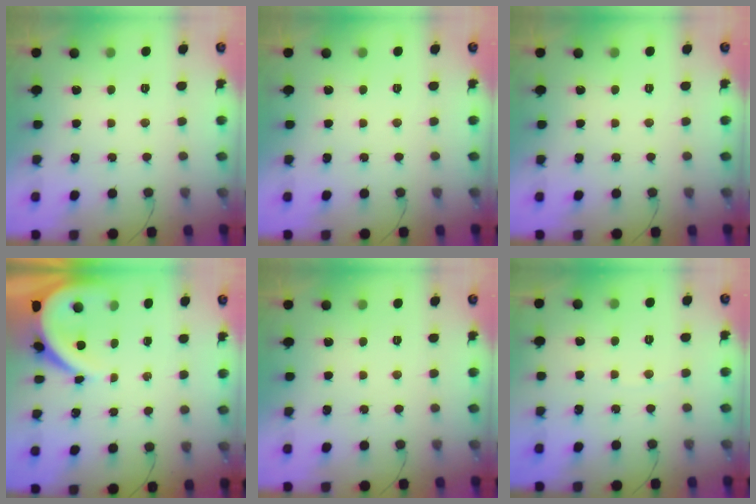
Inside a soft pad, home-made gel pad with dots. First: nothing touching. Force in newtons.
{"total": 0.0}
{"total": 0.0}
{"total": 7.4, "press": 7.4, "slide": 1.0}
{"total": 0.0}
{"total": 1.6, "press": 1.6, "slide": 0.2}